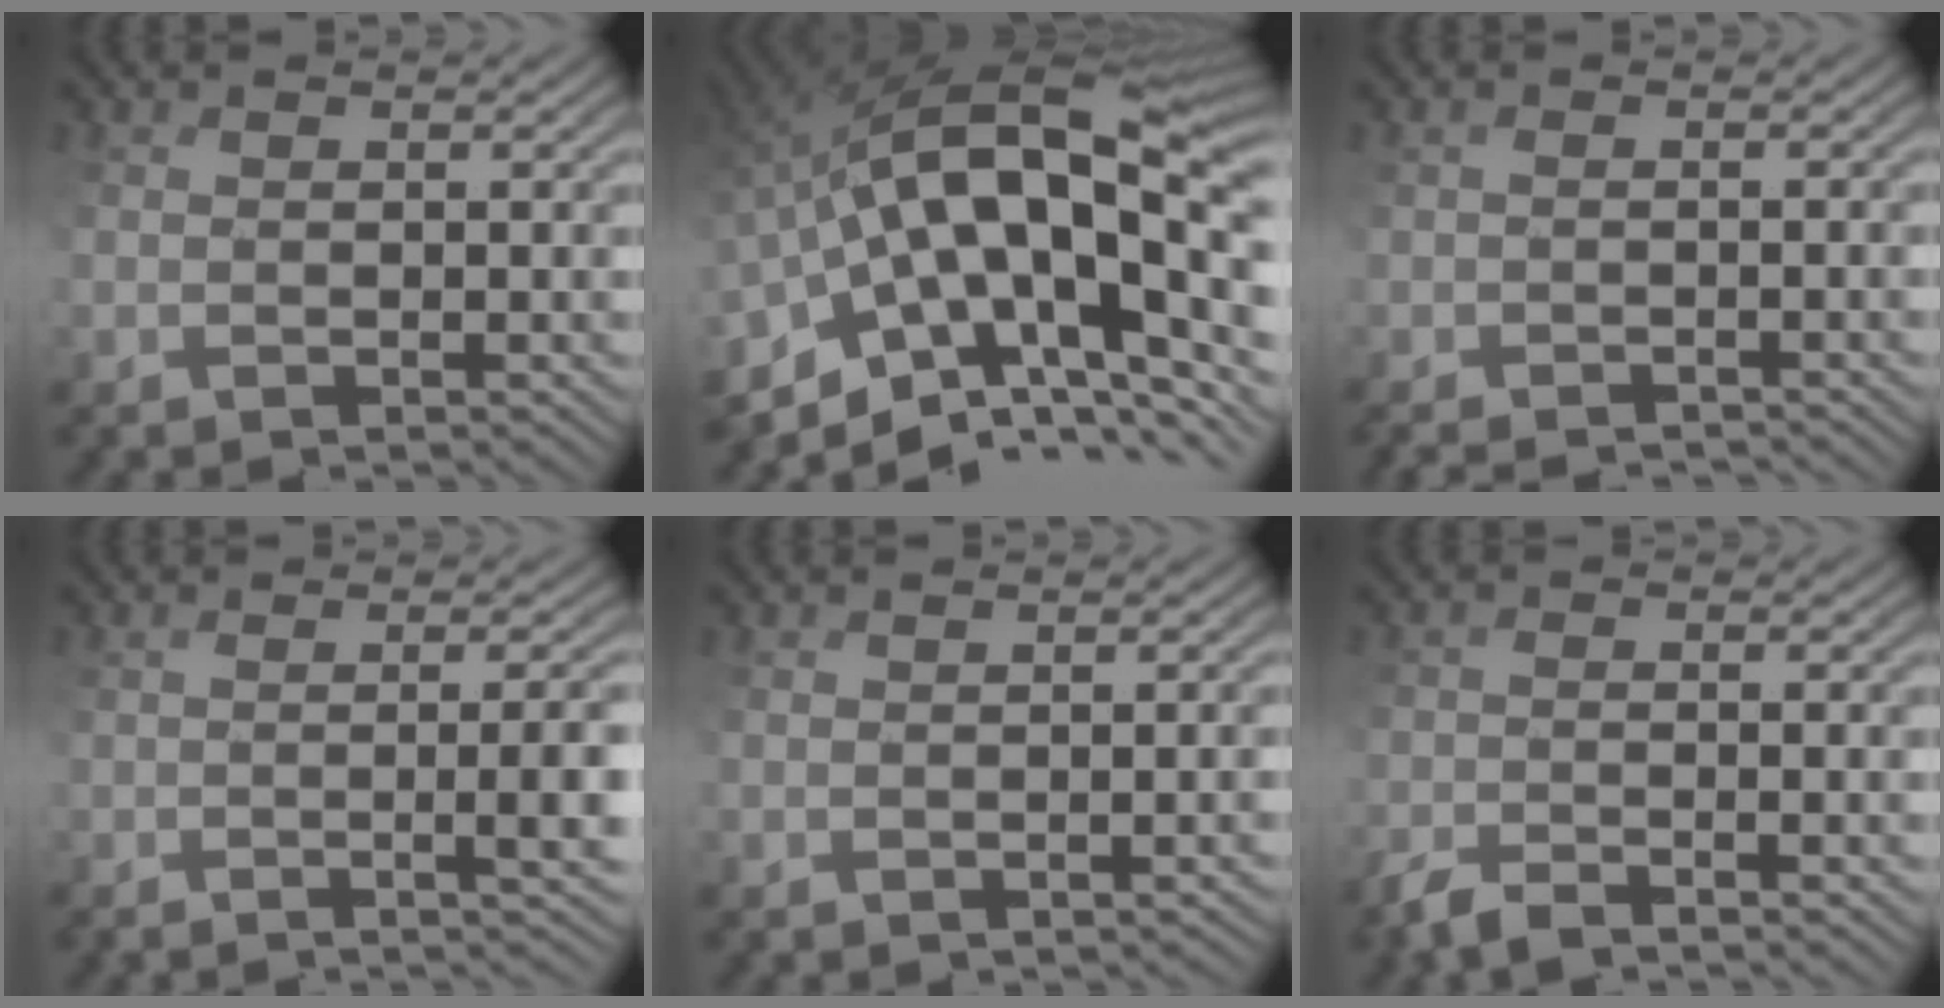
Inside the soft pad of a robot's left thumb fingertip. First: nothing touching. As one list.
[{"total": 19.0, "force": [0.5, 7.7, 17.3], "torque": [-0.310, 0.007, 0.020]}, {"total": 3.3, "force": [-3.0, 0.2, 1.3], "torque": [-0.018, -0.002, -0.040]}, {"total": 4.7, "force": [-1.2, 0.2, 4.6], "torque": [-0.046, 0.004, -0.009]}, {"total": 1.9, "force": [-1.4, 0.6, 1.2], "torque": [-0.007, 0.001, -0.006]}, {"total": 3.5, "force": [-3.0, -0.1, 1.8], "torque": [-0.034, 0.002, -0.056]}]